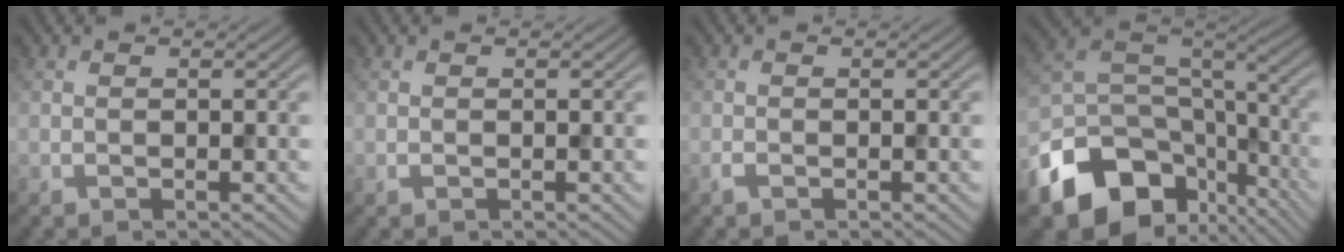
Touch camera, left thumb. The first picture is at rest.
{"total": 0.0}
{"total": 0.8, "force": [-0.5, 0.3, 0.6], "torque": [-0.015, 0.000, -0.007]}
{"total": 14.3, "force": [-8.1, 9.8, 6.6], "torque": [-0.164, -0.033, -0.138]}